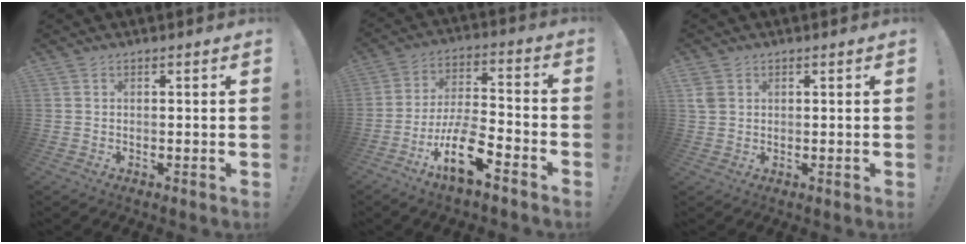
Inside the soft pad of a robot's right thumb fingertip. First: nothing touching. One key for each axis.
{"total": 10.1, "fx": -5.6, "fy": 2.5, "fz": 8.0, "tx": -0.140, "ty": 0.022, "tz": -0.095}
{"total": 3.3, "fx": 1.4, "fy": 2.6, "fz": 1.5, "tx": -0.029, "ty": 0.005, "tz": 0.030}